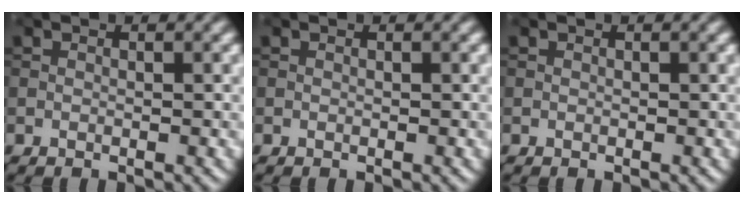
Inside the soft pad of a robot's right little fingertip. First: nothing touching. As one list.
[{"total": 0.0}, {"total": 0.0}]